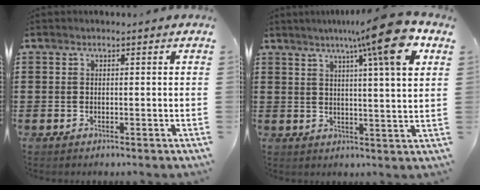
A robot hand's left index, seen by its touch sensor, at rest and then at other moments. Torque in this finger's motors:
{"motor_torque": [1.36, -0.77, 1.05, 0.21]}